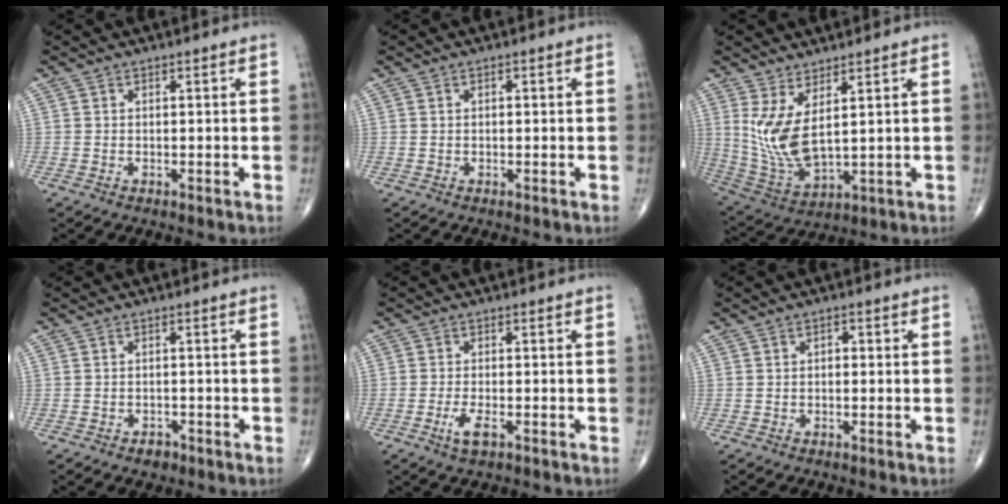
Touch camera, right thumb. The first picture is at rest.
{"total": 0.0}
{"total": 10.3, "force": [3.1, 3.9, 9.0], "torque": [-0.195, -0.034, 0.078]}
{"total": 1.9, "force": [-1.3, 1.3, 0.7], "torque": [-0.010, 0.005, -0.016]}
{"total": 3.4, "force": [-1.6, 1.2, 2.7], "torque": [-0.058, 0.002, -0.030]}
{"total": 1.1, "force": [0.0, 0.8, 0.8], "torque": [-0.005, 0.006, -0.005]}